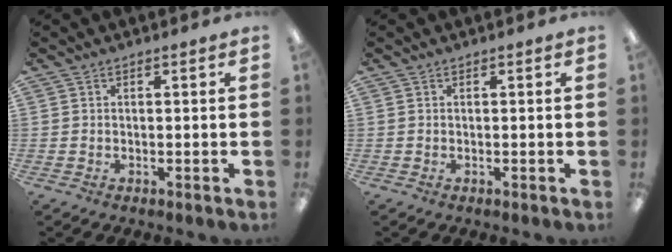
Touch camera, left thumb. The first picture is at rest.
{"total": 0.0}